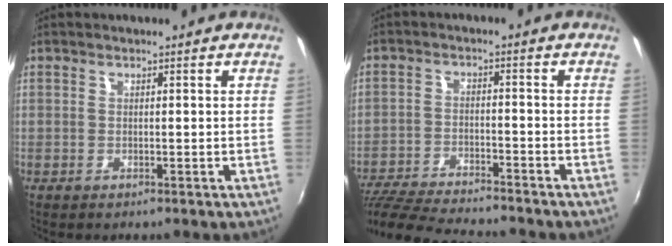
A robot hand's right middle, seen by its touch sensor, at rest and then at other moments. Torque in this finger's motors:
{"motor_torque": [0.97, -1.16, 0.11, 0.06]}